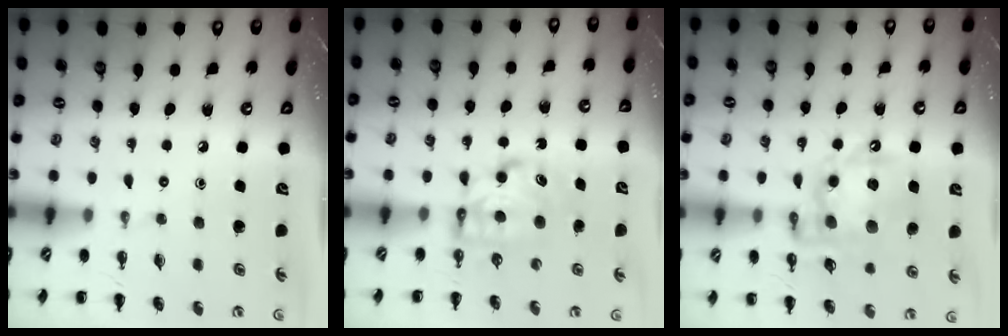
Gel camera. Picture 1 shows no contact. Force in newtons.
{"total": 6.5, "press": 6.5, "slide": 0.4}
{"total": 17.3, "press": 16.9, "slide": 3.5}